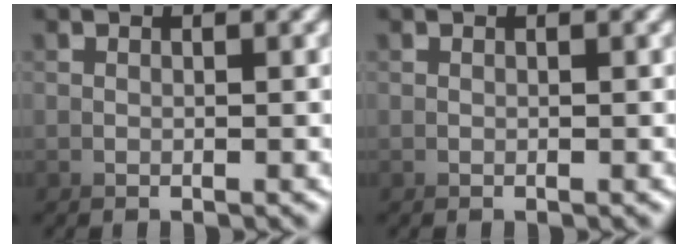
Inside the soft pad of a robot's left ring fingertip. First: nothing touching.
{"total": 0.0}